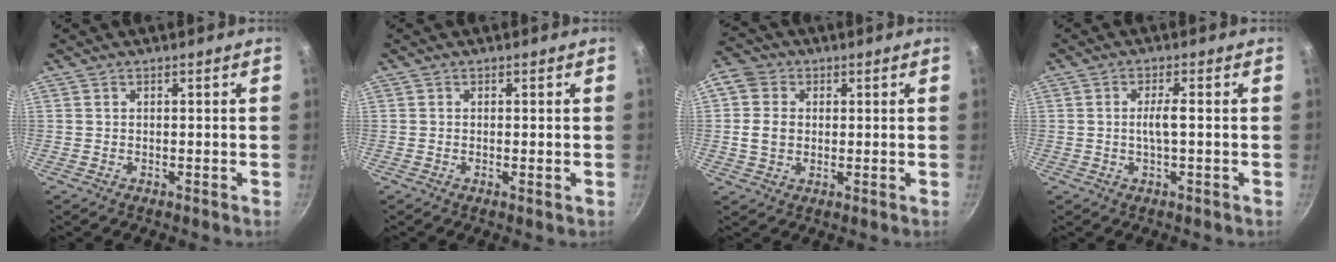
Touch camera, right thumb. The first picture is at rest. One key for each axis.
{"total": 0.6, "fx": -0.1, "fy": 0.0, "fz": 0.6, "tx": -0.012, "ty": -0.003, "tz": -0.003}
{"total": 7.3, "fx": 0.7, "fy": 6.1, "fz": 4.0, "tx": -0.054, "ty": 0.005, "tz": 0.001}
{"total": 3.1, "fx": -0.2, "fy": 0.4, "fz": 3.0, "tx": -0.061, "ty": 0.008, "tz": -0.004}